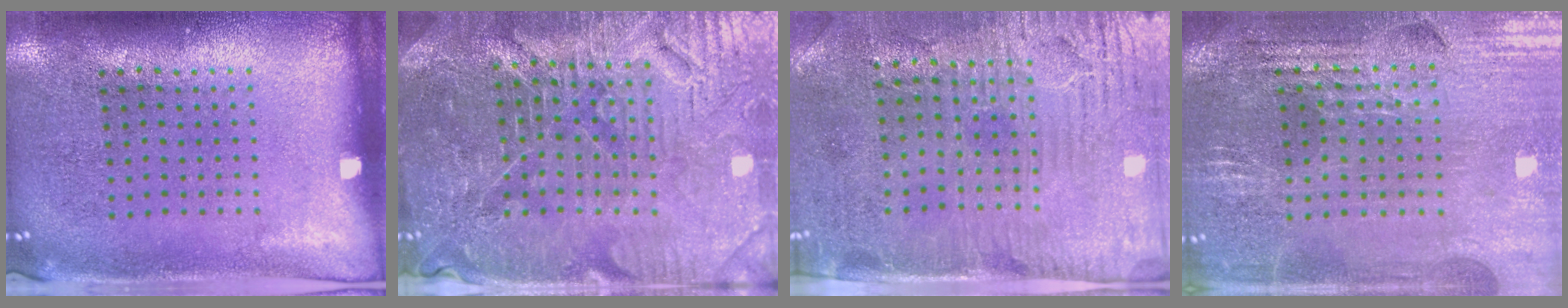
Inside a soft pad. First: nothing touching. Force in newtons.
{"total": 4.6, "press": 4.4, "slide": 1.3}
{"total": 3.3, "press": 2.7, "slide": 1.8}
{"total": 2.9, "press": 2.8, "slide": 0.5}